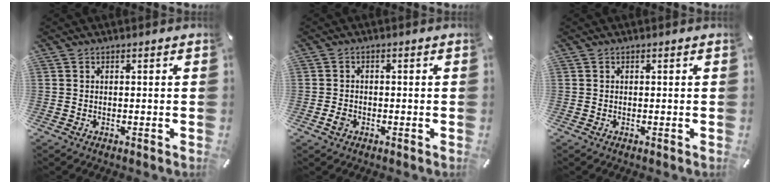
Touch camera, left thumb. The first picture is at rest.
{"total": 2.1, "force": [-0.8, 1.6, 1.1], "torque": [-0.021, 0.004, -0.015]}
{"total": 0.0}